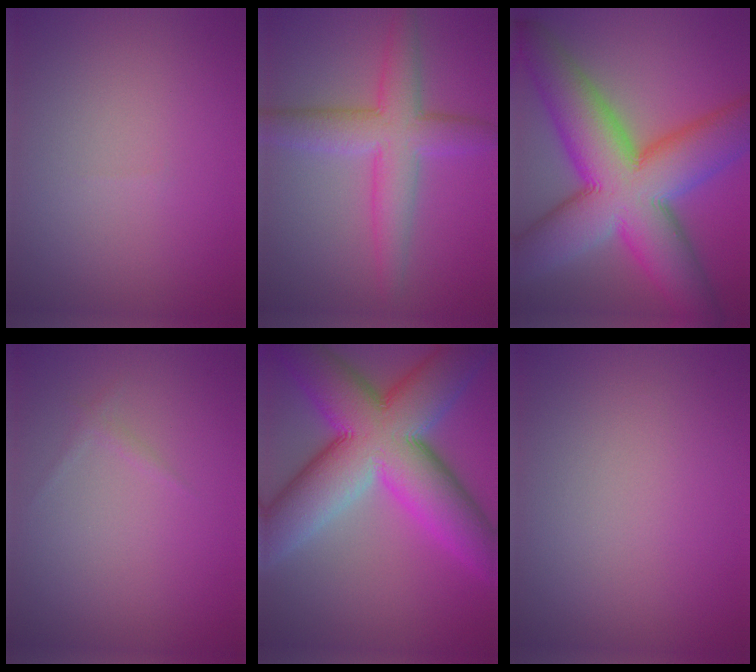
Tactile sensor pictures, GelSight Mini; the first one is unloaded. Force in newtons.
{"total": 5.8, "press": 5.8, "slide": 0.0}
{"total": 16.3, "press": 16.3, "slide": 0.4}
{"total": 0.6, "press": 0.6, "slide": 0.1}
{"total": 15.5, "press": 15.4, "slide": 0.5}
{"total": 0.0}